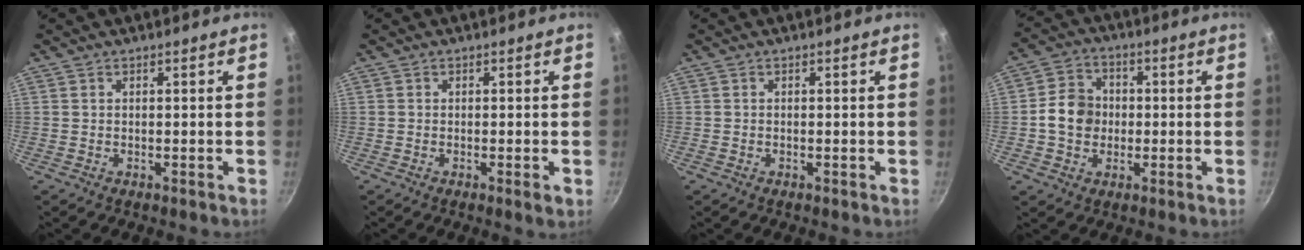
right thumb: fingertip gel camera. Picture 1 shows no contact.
{"total": 1.5, "force": [-0.5, 0.2, 1.4], "torque": [-0.027, -0.003, -0.011]}
{"total": 0.0}
{"total": 8.3, "force": [-0.5, 7.1, 4.2], "torque": [-0.043, 0.017, -0.022]}